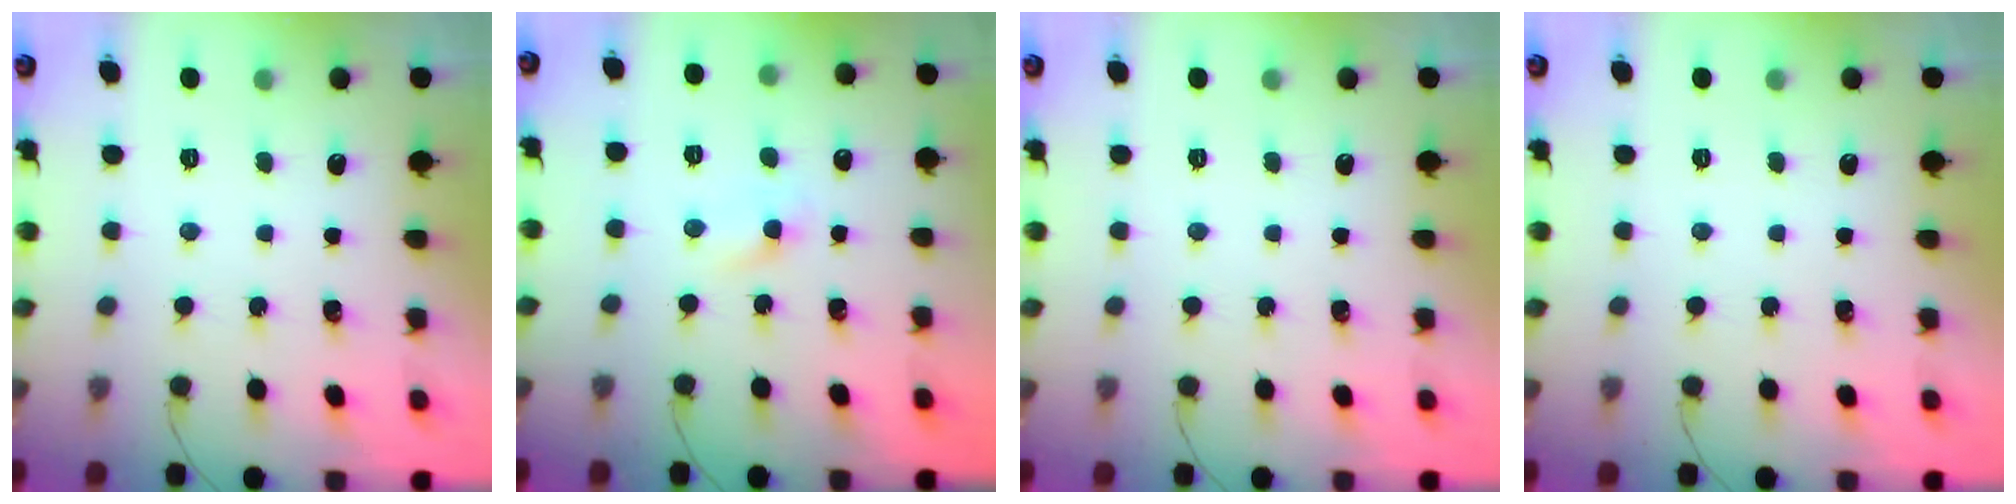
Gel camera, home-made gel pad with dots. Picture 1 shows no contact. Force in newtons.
{"total": 1.6, "press": 1.4, "slide": 0.8}
{"total": 0.0}
{"total": 0.0}